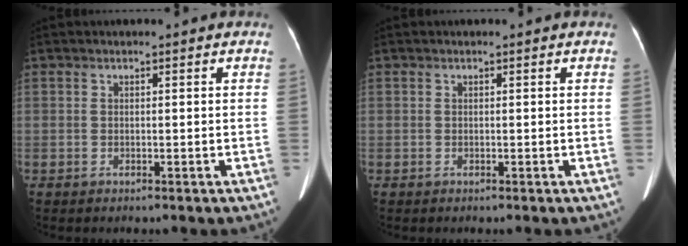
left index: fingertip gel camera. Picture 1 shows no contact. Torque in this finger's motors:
{"motor_torque": [0.06, 0.06, 0.03, 0.01]}